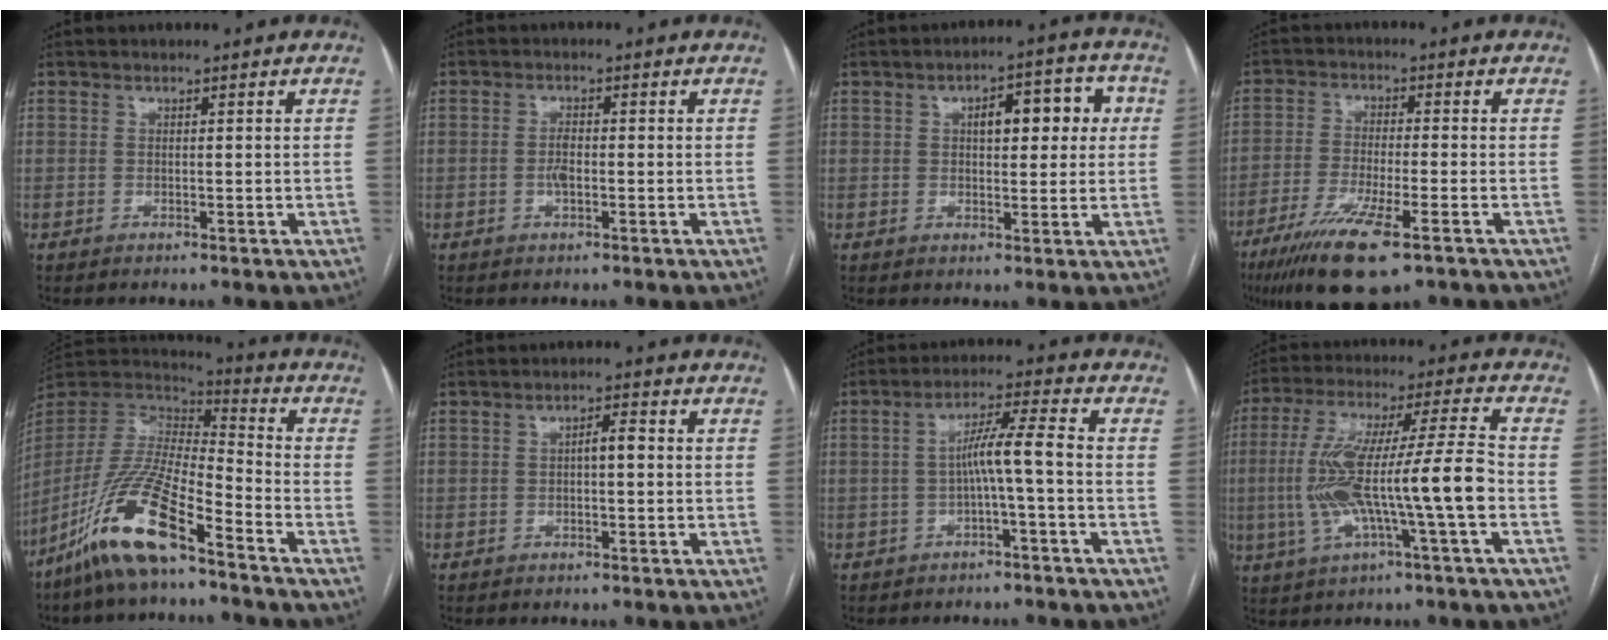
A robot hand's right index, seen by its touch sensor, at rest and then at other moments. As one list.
[{"total": 2.2, "force": [-0.5, 0.8, 1.9], "torque": [-0.041, 0.001, -0.008]}, {"total": 8.3, "force": [1.9, 3.3, 7.4], "torque": [-0.093, 0.031, 0.026]}, {"total": 12.1, "force": [-7.3, 1.9, 9.5], "torque": [-0.173, -0.030, -0.119]}, {"total": 15.9, "force": [-10.5, 2.6, 11.7], "torque": [-0.249, -0.018, -0.200]}, {"total": 2.4, "force": [0.0, 0.7, 2.3], "torque": [-0.037, 0.008, 0.000]}, {"total": 5.9, "force": [-1.1, -0.4, 5.8], "torque": [-0.101, 0.023, -0.017]}, {"total": 15.4, "force": [-2.9, 0.4, 15.1], "torque": [-0.293, 0.019, -0.051]}]